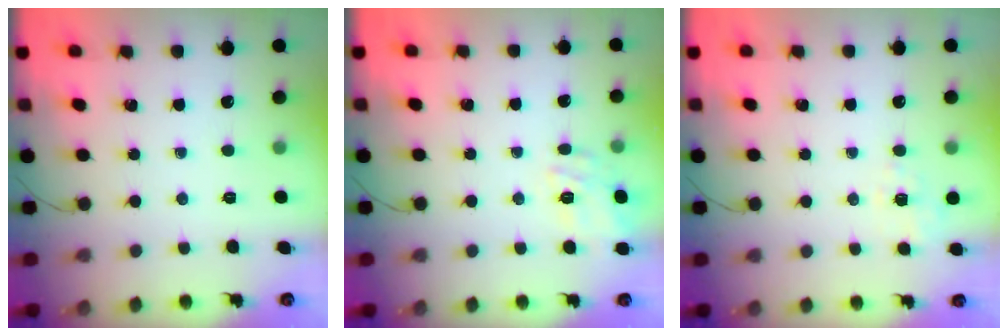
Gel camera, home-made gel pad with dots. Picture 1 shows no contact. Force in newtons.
{"total": 14.0, "press": 14.0, "slide": 0.5}
{"total": 2.1, "press": 1.3, "slide": 1.7}